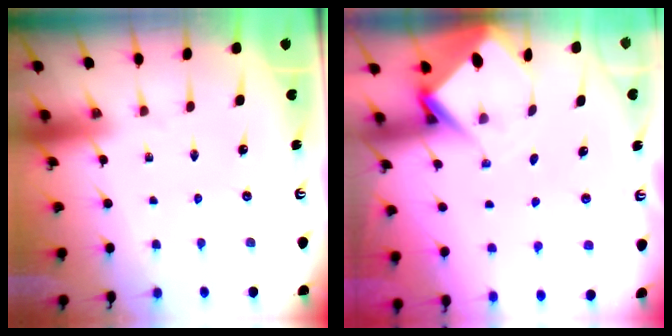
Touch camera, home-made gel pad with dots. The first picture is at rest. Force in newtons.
{"total": 5.5, "press": 5.5, "slide": 0.3}